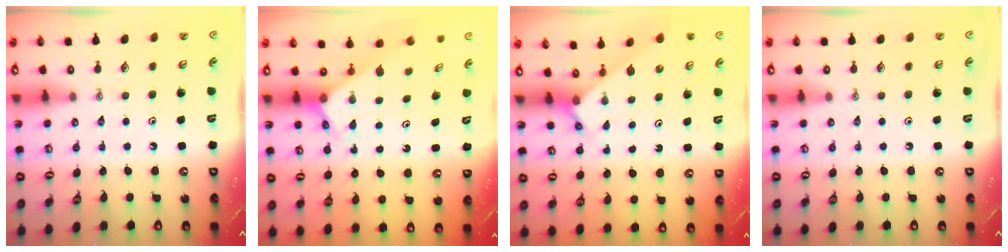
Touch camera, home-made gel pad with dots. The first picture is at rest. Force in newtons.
{"total": 2.7, "press": 2.7, "slide": 0.1}
{"total": 2.5, "press": 2.5, "slide": 0.2}
{"total": 0.0}